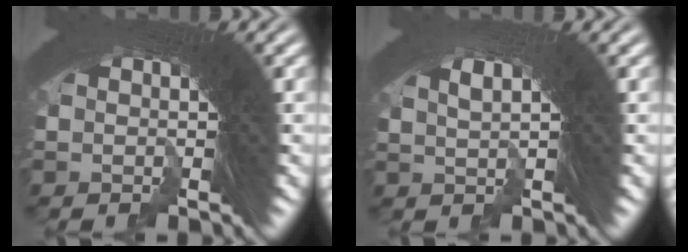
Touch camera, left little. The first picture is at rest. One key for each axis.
{"total": 2.7, "fx": 0.3, "fy": 1.8, "fz": 2.0, "tx": -0.060, "ty": -0.003, "tz": 0.003}